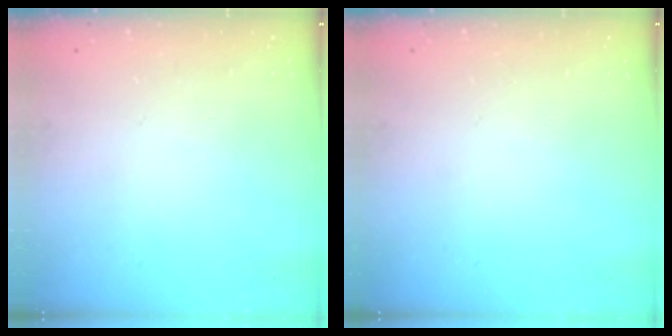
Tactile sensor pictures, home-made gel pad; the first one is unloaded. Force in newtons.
{"total": 0.0}